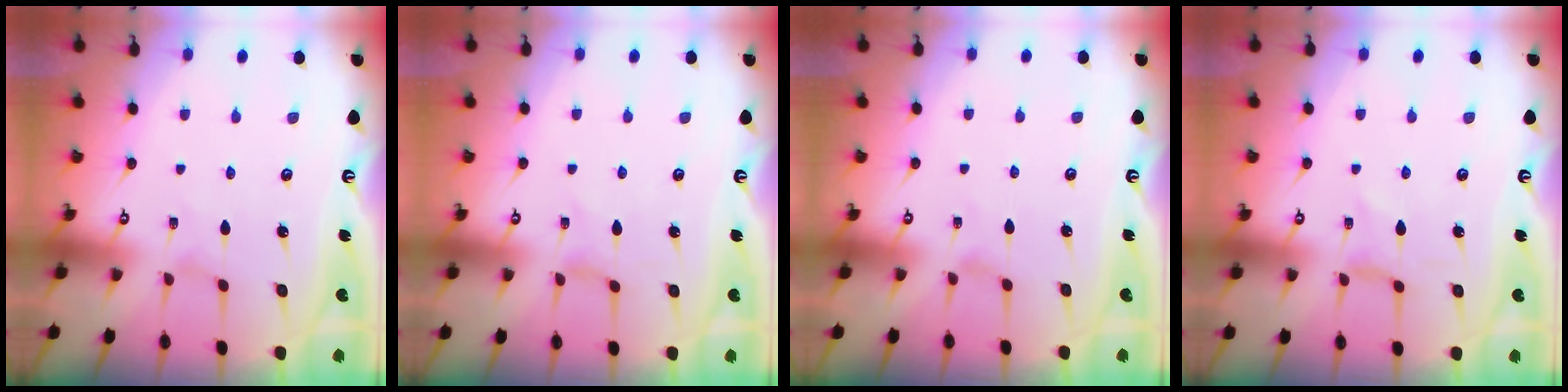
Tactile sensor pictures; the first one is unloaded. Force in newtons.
{"total": 0.0}
{"total": 0.0}
{"total": 0.0}